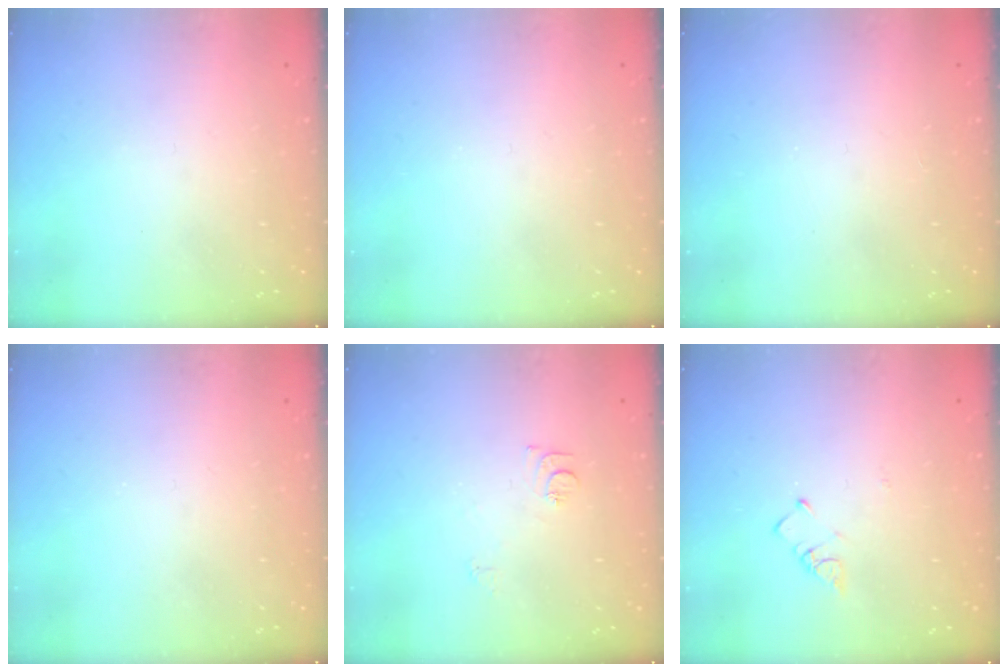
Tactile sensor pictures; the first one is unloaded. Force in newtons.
{"total": 0.0}
{"total": 2.8, "press": 2.8, "slide": 0.4}
{"total": 2.2, "press": 2.1, "slide": 0.4}
{"total": 6.7, "press": 6.7, "slide": 0.8}
{"total": 2.6, "press": 2.6, "slide": 0.5}